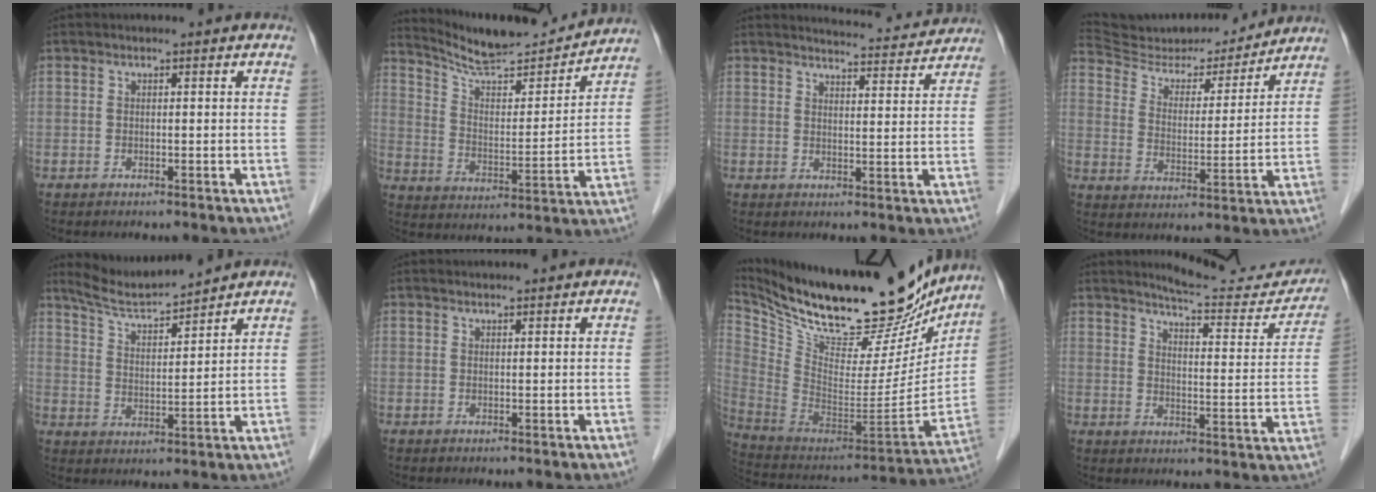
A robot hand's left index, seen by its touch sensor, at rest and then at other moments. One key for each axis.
{"total": 17.2, "fx": 16.3, "fy": 1.4, "fz": 5.2, "tx": -0.087, "ty": -0.017, "tz": 0.250}
{"total": 10.0, "fx": 9.8, "fy": 0.9, "fz": 1.4, "tx": -0.018, "ty": -0.003, "tz": 0.116}
{"total": 17.7, "fx": 16.9, "fy": 3.1, "fz": 4.2, "tx": -0.071, "ty": -0.001, "tz": 0.257}
{"total": 7.3, "fx": 7.1, "fy": -0.4, "fz": 1.4, "tx": -0.040, "ty": 0.004, "tz": 0.143}
{"total": 1.1, "fx": 1.1, "fy": 0.0, "fz": 0.1, "tx": -0.004, "ty": 0.008, "tz": 0.023}
{"total": 31.2, "fx": 25.5, "fy": 8.7, "fz": 15.7, "tx": -0.269, "ty": -0.026, "tz": 0.384}
{"total": 14.5, "fx": 14.1, "fy": 1.8, "fz": 3.1, "tx": -0.029, "ty": -0.046, "tz": 0.168}